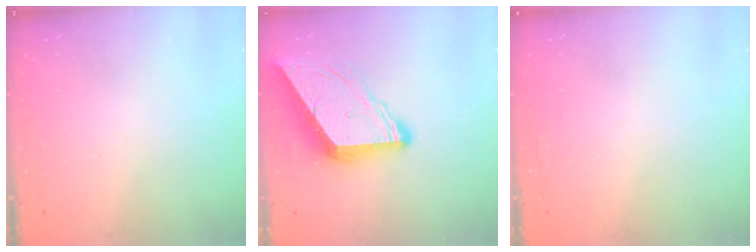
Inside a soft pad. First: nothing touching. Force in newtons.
{"total": 10.3, "press": 10.3, "slide": 1.1}
{"total": 1.6, "press": 1.6, "slide": 0.0}